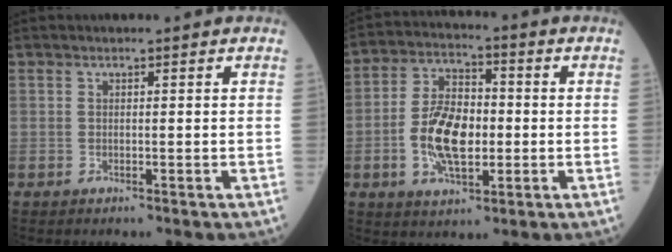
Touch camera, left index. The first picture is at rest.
{"total": 10.5, "force": [-1.8, 4.9, 9.1], "torque": [-0.187, 0.012, -0.026]}